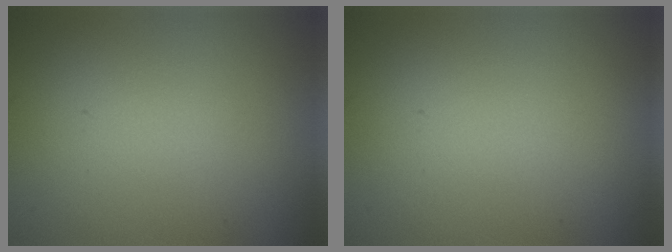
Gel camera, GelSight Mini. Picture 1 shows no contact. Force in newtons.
{"total": 0.0}